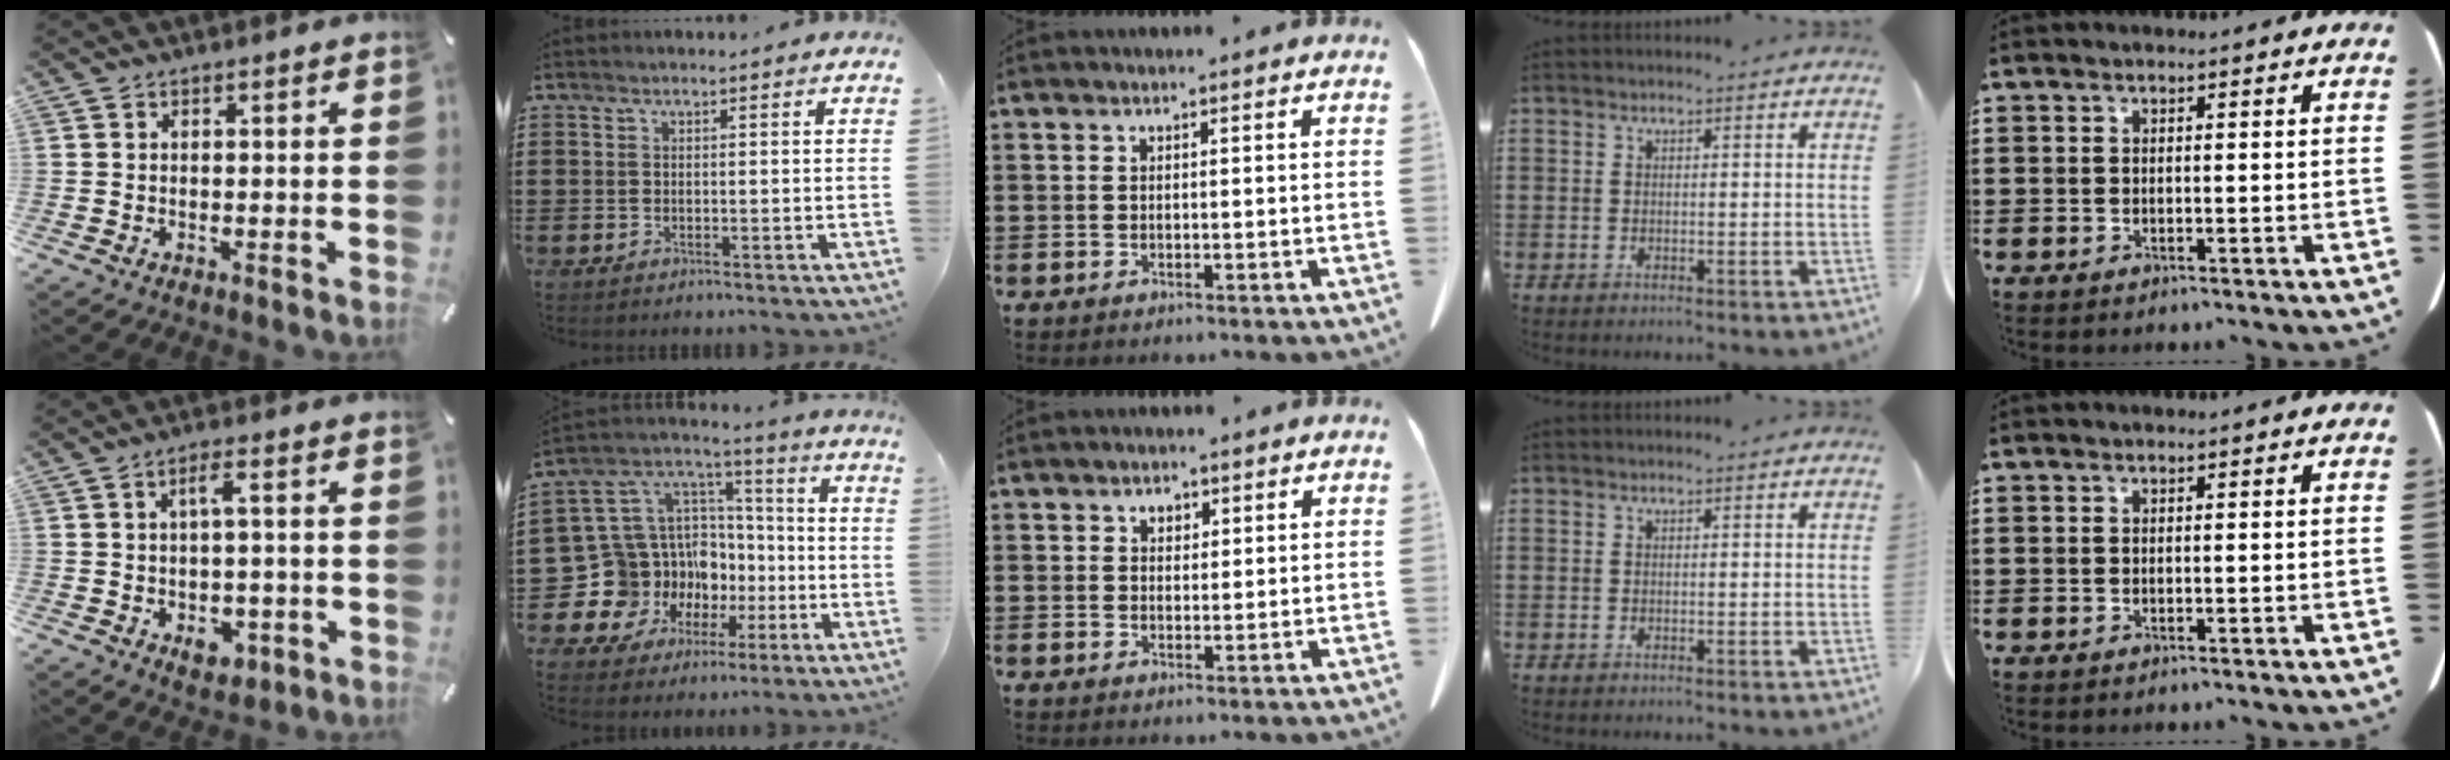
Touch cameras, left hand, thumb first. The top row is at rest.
{"thumb": {"total": 6.8, "force": [-1.1, 3.6, 5.7], "torque": [-0.096, 0.003, -0.024]}, "index": {"total": 14.6, "force": [-5.4, 13.2, 3.3], "torque": [-0.120, -0.037, -0.055]}, "middle": {"total": 1.7, "force": [1.1, 1.1, 0.7], "torque": [-0.009, 0.000, 0.020]}}